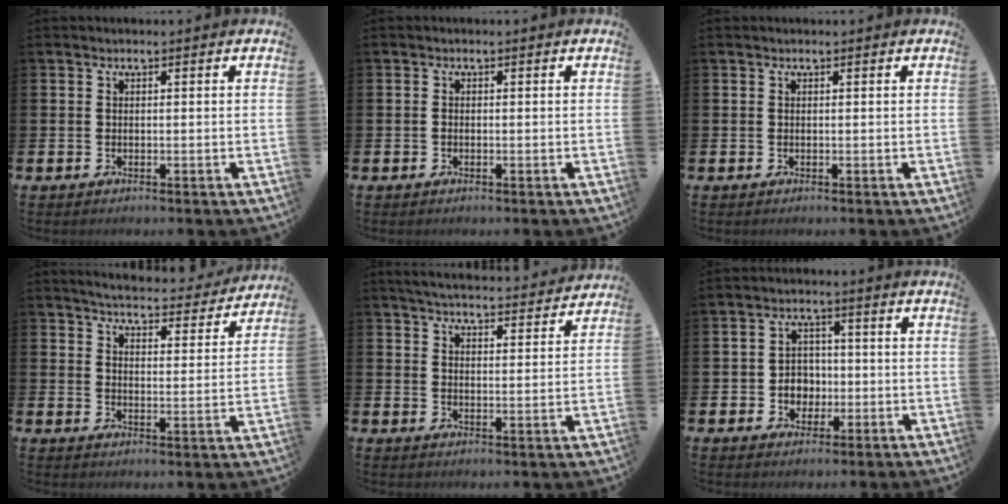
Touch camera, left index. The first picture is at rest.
{"total": 0.5, "force": [-0.3, 0.3, 0.3], "torque": [-0.005, 0.001, -0.007]}
{"total": 0.0}
{"total": 5.0, "force": [4.9, 0.5, 0.9], "torque": [-0.028, -0.039, 0.081]}
{"total": 5.0, "force": [5.0, 0.5, 0.5], "torque": [-0.023, -0.037, 0.086]}
{"total": 3.7, "force": [-0.6, 3.4, 1.4], "torque": [-0.028, 0.004, -0.019]}